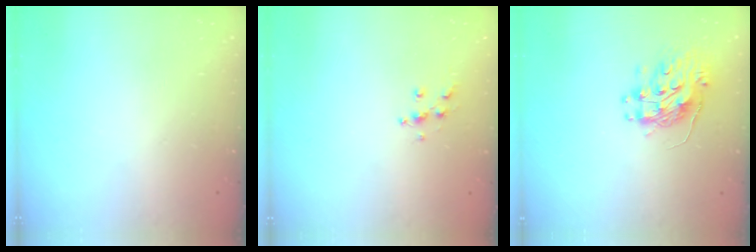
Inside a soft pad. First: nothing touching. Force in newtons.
{"total": 6.1, "press": 6.1, "slide": 0.4}
{"total": 10.7, "press": 10.6, "slide": 1.2}